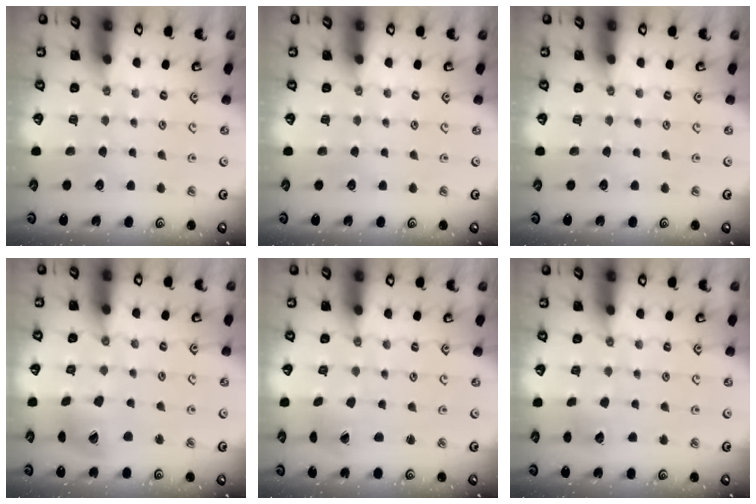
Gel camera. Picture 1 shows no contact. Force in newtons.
{"total": 0.0}
{"total": 0.0}
{"total": 12.4, "press": 12.4, "slide": 1.5}
{"total": 2.0, "press": 2.0, "slide": 0.2}
{"total": 5.2, "press": 5.2, "slide": 0.3}